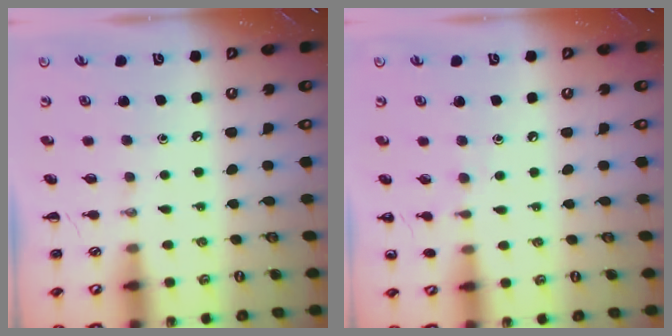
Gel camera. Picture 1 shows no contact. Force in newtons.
{"total": 4.7, "press": 4.4, "slide": 1.6}